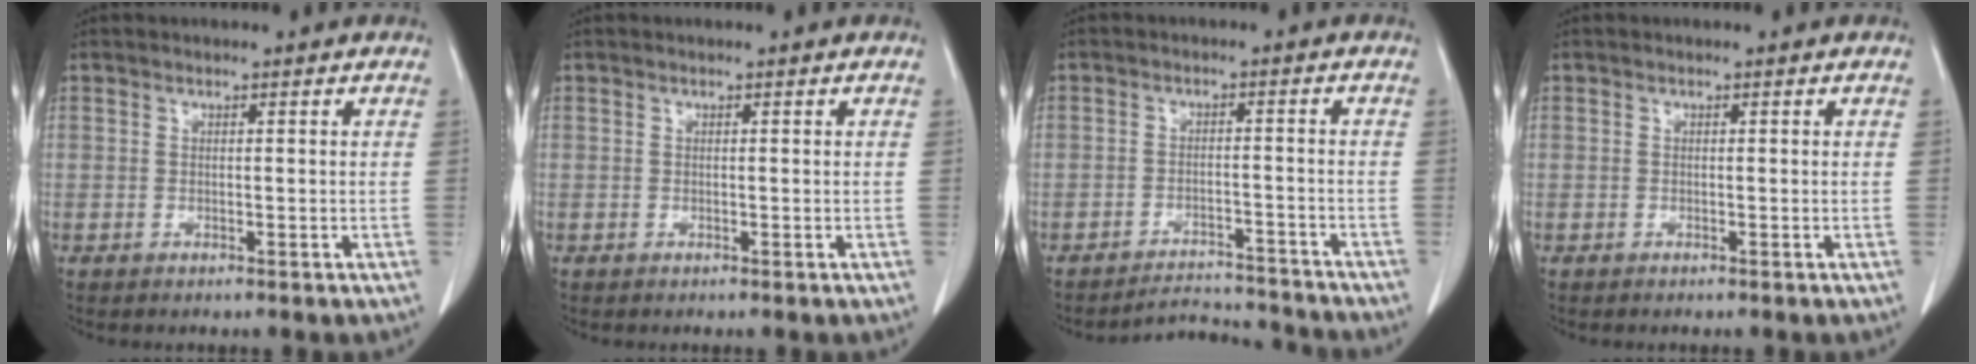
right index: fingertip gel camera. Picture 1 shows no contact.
{"total": 0.0}
{"total": 6.2, "force": [-6.1, 0.6, -0.9], "torque": [0.014, 0.013, -0.092]}
{"total": 0.0}